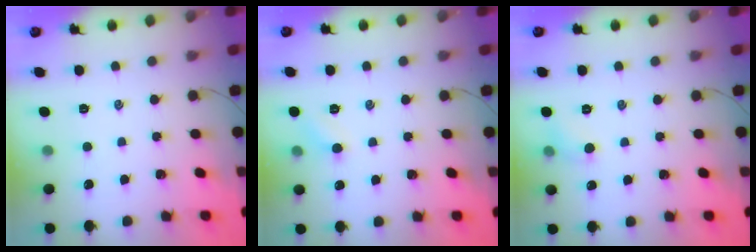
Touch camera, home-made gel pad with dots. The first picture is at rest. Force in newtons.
{"total": 4.8, "press": 4.5, "slide": 1.5}
{"total": 4.6, "press": 4.3, "slide": 1.5}